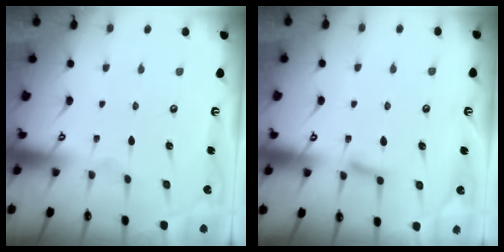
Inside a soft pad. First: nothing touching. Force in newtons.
{"total": 5.9, "press": 5.9, "slide": 0.7}